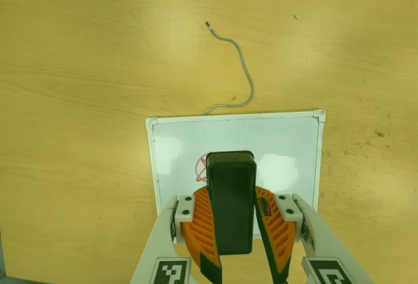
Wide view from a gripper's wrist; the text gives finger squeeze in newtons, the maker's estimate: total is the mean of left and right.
{"total": 9.6, "left": 8.9, "right": 10.3}